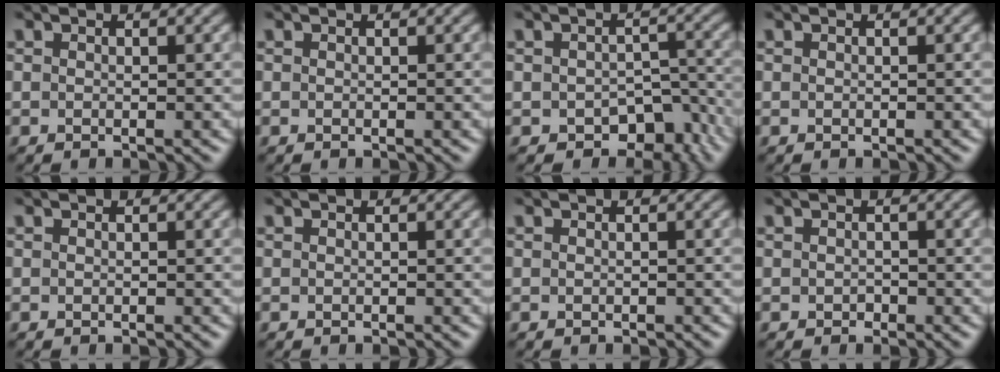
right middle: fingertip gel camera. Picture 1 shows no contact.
{"total": 0.0}
{"total": 4.8, "force": [-2.8, 3.0, 2.6], "torque": [-0.031, -0.016, -0.037]}
{"total": 0.0}
{"total": 0.0}
{"total": 0.0}
{"total": 0.0}
{"total": 0.5, "force": [-0.3, 0.4, 0.0], "torque": [0.002, -0.002, -0.004]}